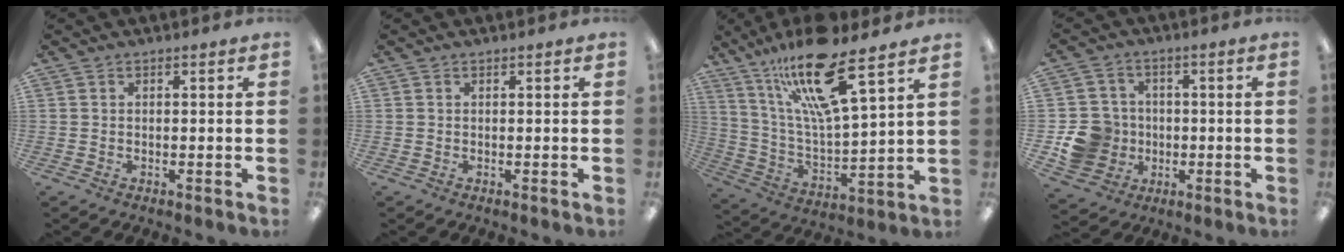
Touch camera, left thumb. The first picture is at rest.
{"total": 0.0}
{"total": 19.7, "force": [13.5, 4.4, 13.7], "torque": [-0.262, -0.068, 0.221]}
{"total": 10.1, "force": [-1.9, 9.5, 2.8], "torque": [-0.055, 0.021, -0.024]}